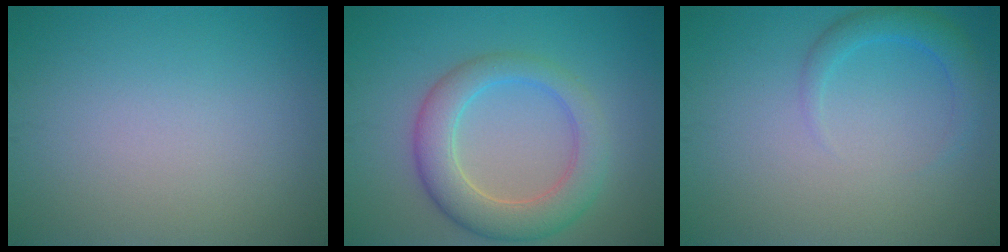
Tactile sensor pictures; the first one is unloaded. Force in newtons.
{"total": 5.6, "press": 5.5, "slide": 0.4}
{"total": 2.2, "press": 2.2, "slide": 0.3}